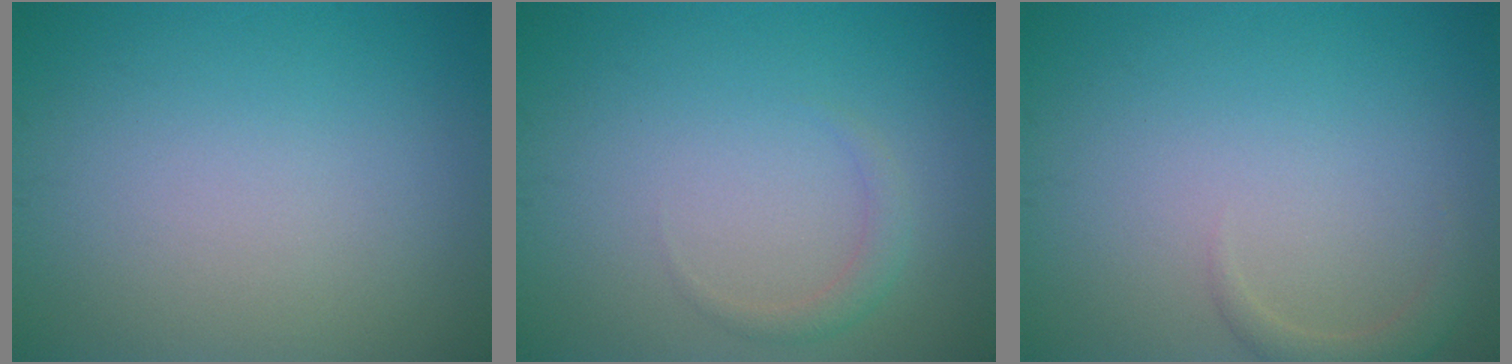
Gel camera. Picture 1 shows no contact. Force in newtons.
{"total": 1.2, "press": 1.2, "slide": 0.0}
{"total": 1.5, "press": 1.5, "slide": 0.2}